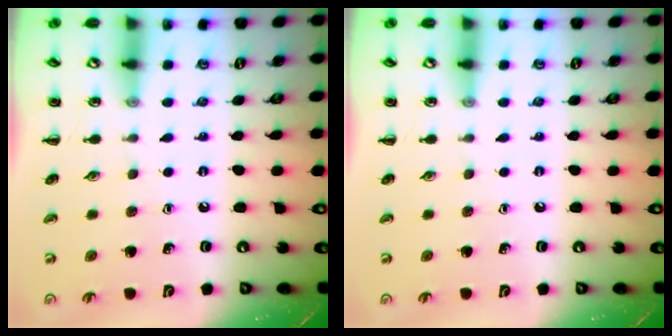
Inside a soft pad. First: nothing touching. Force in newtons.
{"total": 0.0}